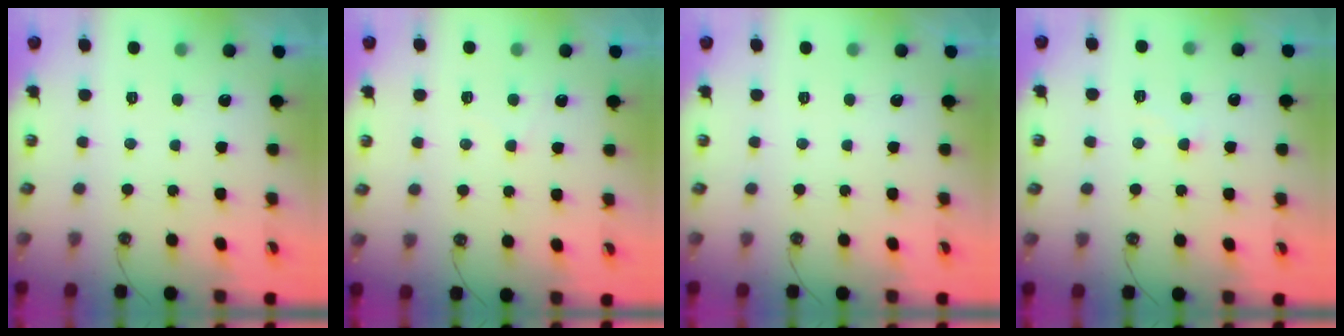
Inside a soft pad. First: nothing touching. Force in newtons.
{"total": 0.7, "press": 0.6, "slide": 0.4}
{"total": 0.0}
{"total": 2.2, "press": 2.1, "slide": 0.6}